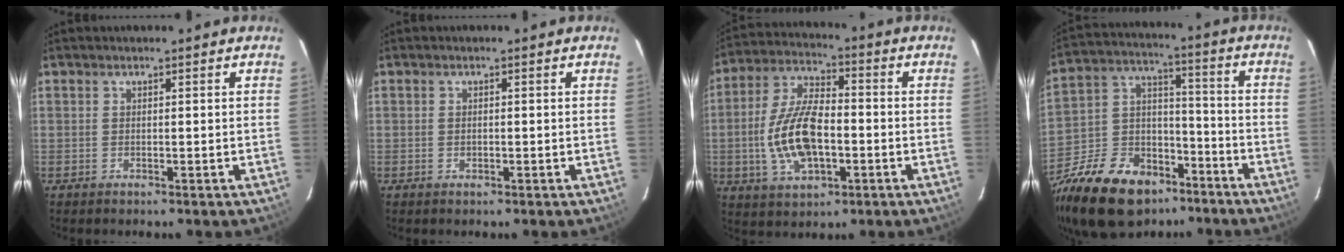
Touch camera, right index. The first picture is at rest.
{"total": 0.9, "force": [-0.2, 0.7, 0.6], "torque": [-0.011, 0.002, -0.003]}
{"total": 14.4, "force": [-2.7, 7.1, 12.2], "torque": [-0.254, 0.006, -0.045]}
{"total": 26.4, "force": [-17.8, 14.7, 12.9], "torque": [-0.296, 0.019, -0.283]}